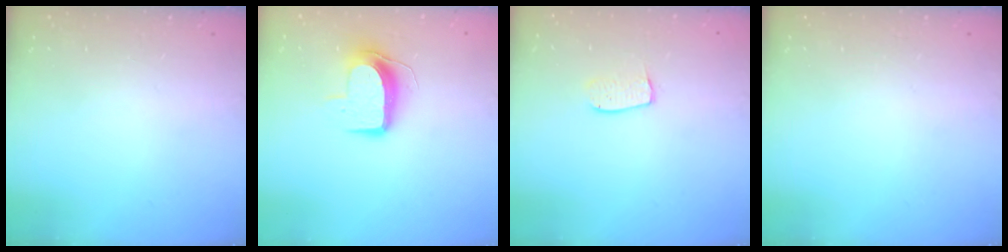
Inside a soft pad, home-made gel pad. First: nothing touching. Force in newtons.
{"total": 9.2, "press": 9.1, "slide": 0.5}
{"total": 5.5, "press": 5.5, "slide": 0.4}
{"total": 0.0}